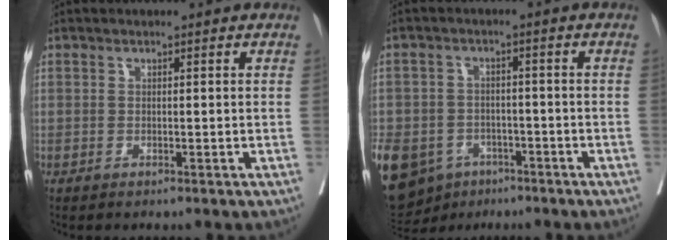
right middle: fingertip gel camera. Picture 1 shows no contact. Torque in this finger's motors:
{"motor_torque": [0.83, -0.74, 1.05, 0.21]}